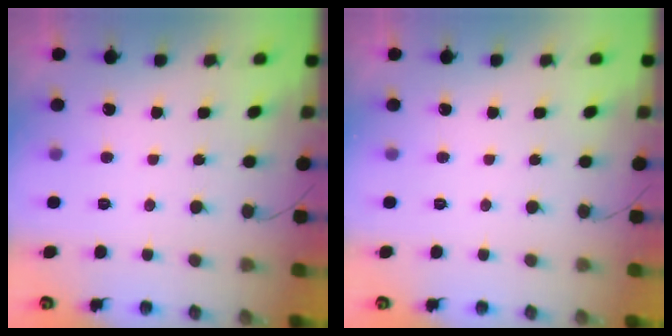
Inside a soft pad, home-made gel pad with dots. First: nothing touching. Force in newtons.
{"total": 0.0}